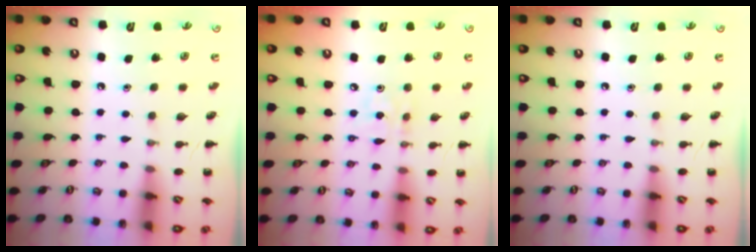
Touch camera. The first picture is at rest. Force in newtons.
{"total": 3.8, "press": 3.7, "slide": 0.9}
{"total": 0.0}